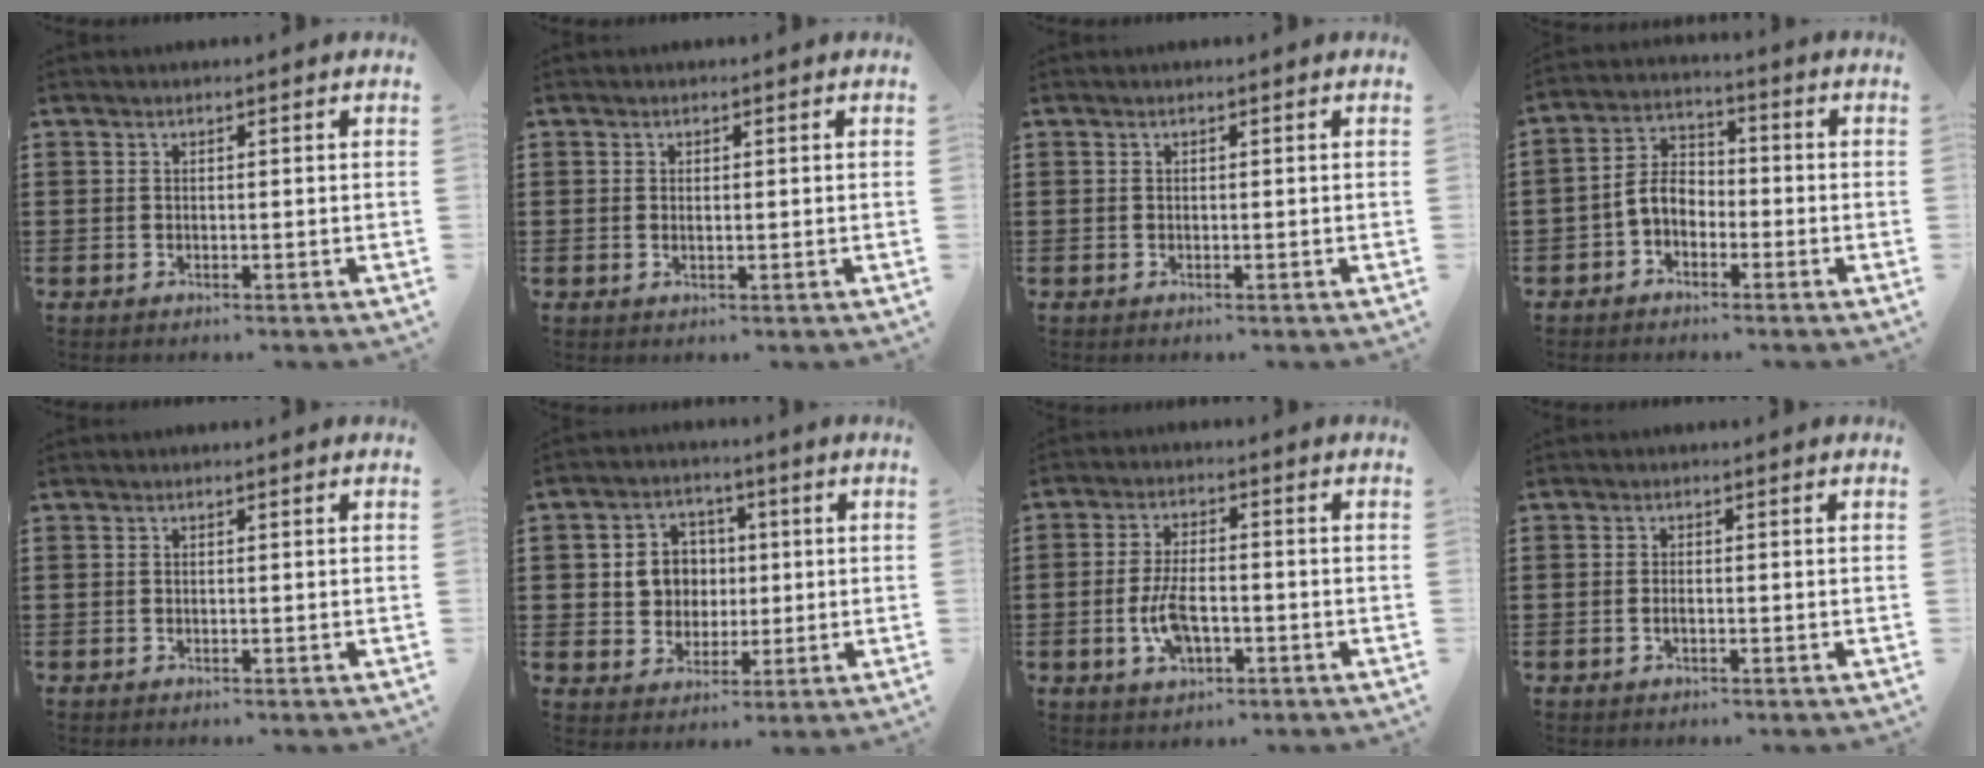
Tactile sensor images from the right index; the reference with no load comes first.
{"total": 0.6, "force": [0.2, 0.3, 0.5], "torque": [-0.010, 0.002, 0.003]}
{"total": 0.0}
{"total": 5.0, "force": [-2.0, 3.3, 3.2], "torque": [-0.083, 0.009, -0.047]}
{"total": 0.0}
{"total": 6.1, "force": [0.5, 5.8, 2.1], "torque": [-0.055, 0.017, 0.006]}
{"total": 6.7, "force": [-1.8, 3.2, 5.6], "torque": [-0.122, 0.003, -0.036]}
{"total": 1.0, "force": [-0.3, 0.4, 0.9], "torque": [-0.018, -0.003, -0.004]}